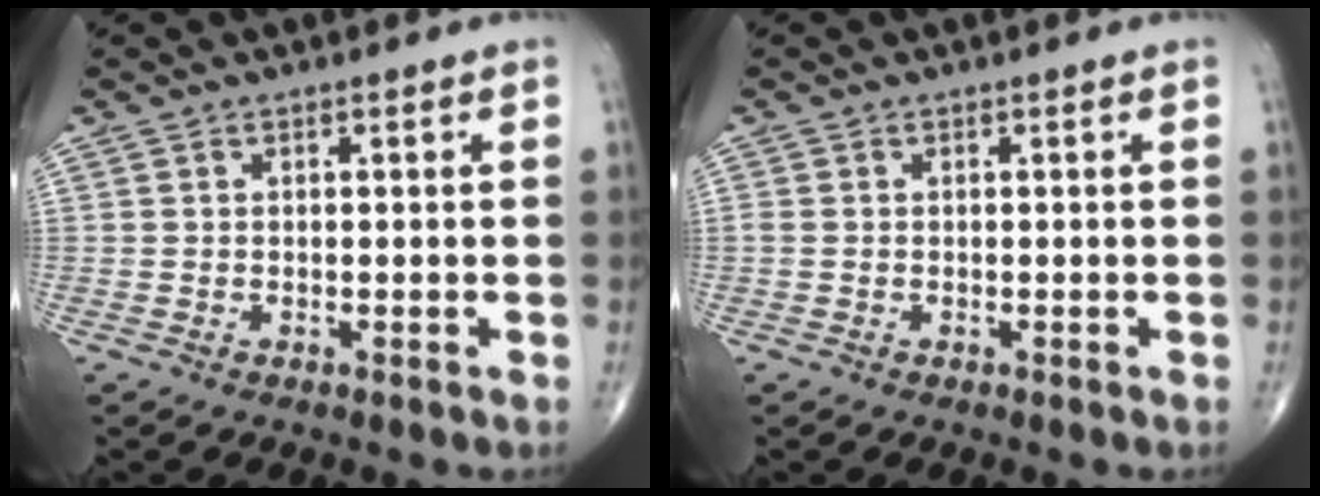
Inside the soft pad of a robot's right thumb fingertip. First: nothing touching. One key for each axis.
{"total": 0.7, "fx": -0.1, "fy": 0.5, "fz": 0.5, "tx": -0.015, "ty": -0.001, "tz": -0.001}